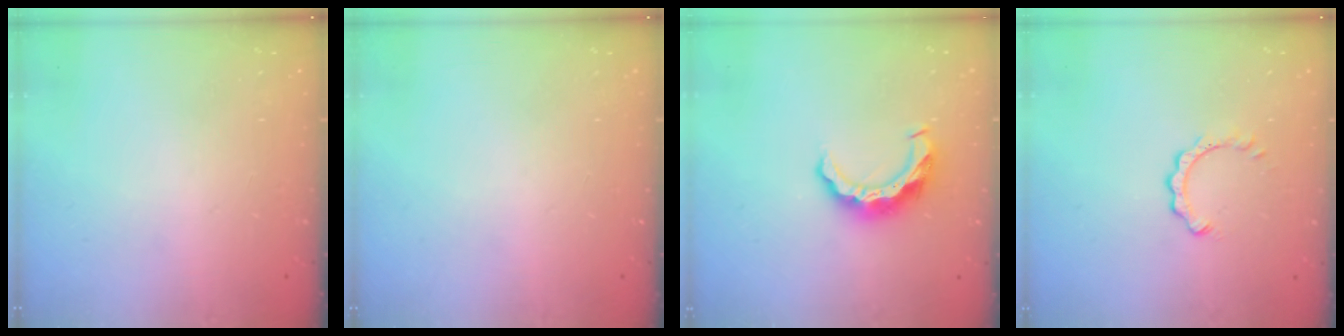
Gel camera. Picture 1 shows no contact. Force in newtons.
{"total": 0.0}
{"total": 9.6, "press": 9.6, "slide": 0.0}
{"total": 3.9, "press": 3.9, "slide": 0.2}